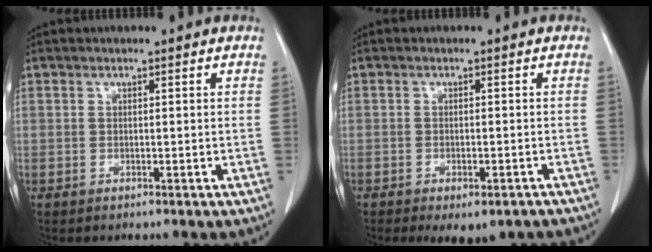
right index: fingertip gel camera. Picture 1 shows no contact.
{"total": 5.7, "force": [-4.2, 2.3, 3.1], "torque": [-0.030, 0.000, -0.053]}